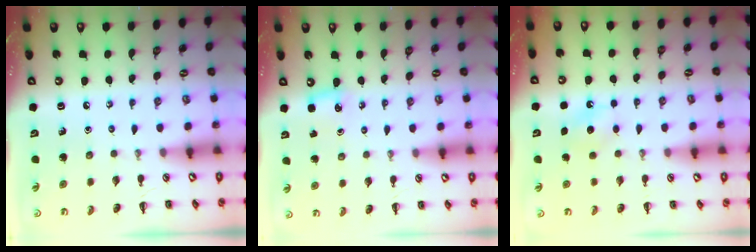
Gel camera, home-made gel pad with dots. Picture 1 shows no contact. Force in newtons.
{"total": 3.5, "press": 3.4, "slide": 1.0}
{"total": 6.7, "press": 6.5, "slide": 1.6}